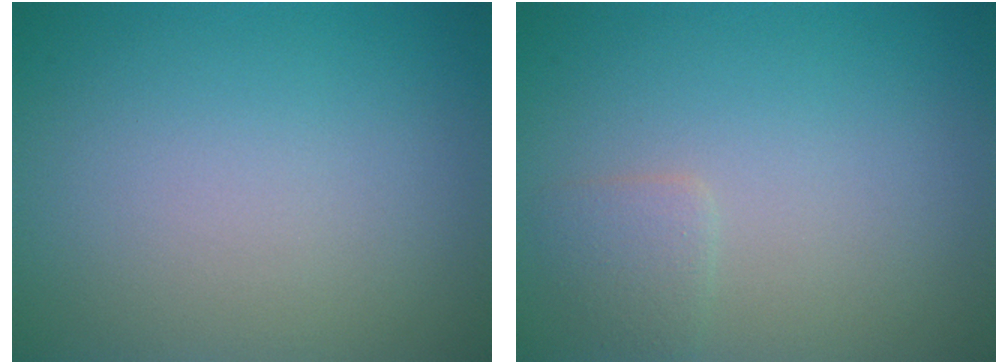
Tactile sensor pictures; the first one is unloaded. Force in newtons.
{"total": 1.3, "press": 1.3, "slide": 0.0}